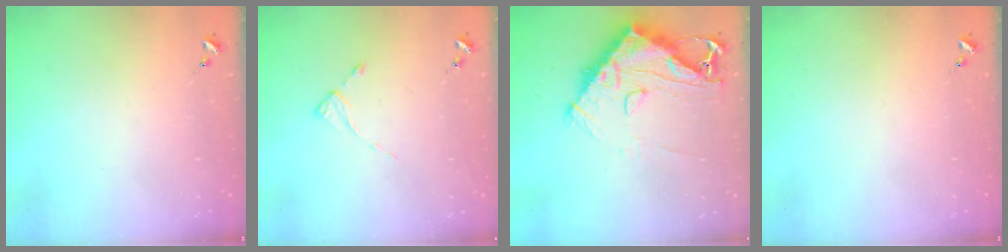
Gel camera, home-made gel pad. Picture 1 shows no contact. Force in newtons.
{"total": 2.0, "press": 2.0, "slide": 0.3}
{"total": 14.7, "press": 14.6, "slide": 1.5}
{"total": 0.0}